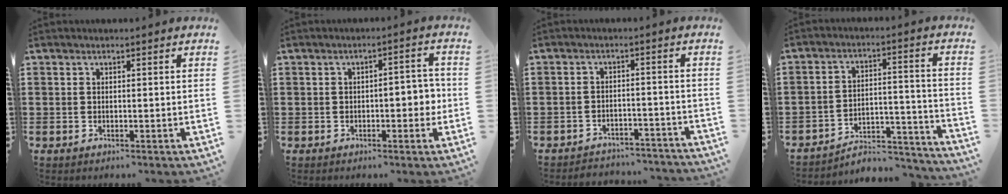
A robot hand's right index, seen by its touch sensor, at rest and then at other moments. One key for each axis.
{"total": 3.6, "fx": -0.9, "fy": 1.5, "fz": 3.1, "tx": -0.046, "ty": 0.004, "tz": -0.020}
{"total": 3.3, "fx": -3.3, "fy": 0.3, "fz": 0.1, "tx": -0.008, "ty": 0.001, "tz": -0.070}
{"total": 4.9, "fx": -4.5, "fy": 1.3, "fz": 1.5, "tx": -0.027, "ty": 0.002, "tz": -0.092}